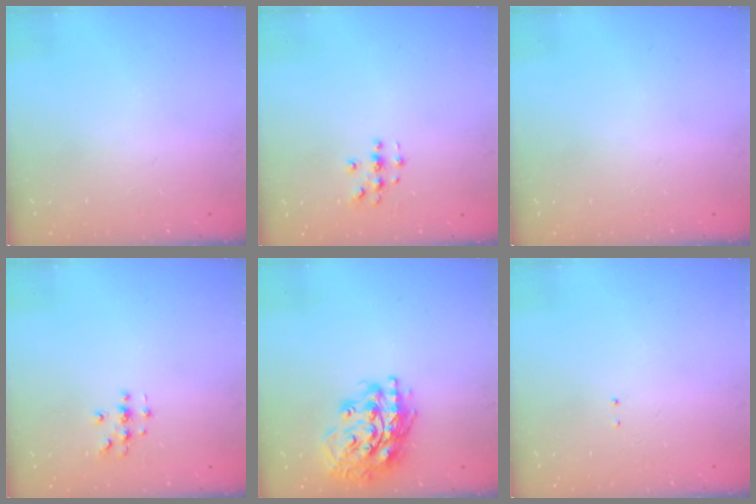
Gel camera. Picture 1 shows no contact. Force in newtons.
{"total": 3.2, "press": 3.2, "slide": 0.2}
{"total": 0.0}
{"total": 2.7, "press": 2.7, "slide": 0.3}
{"total": 18.0, "press": 17.9, "slide": 2.1}
{"total": 1.3, "press": 1.2, "slide": 0.6}